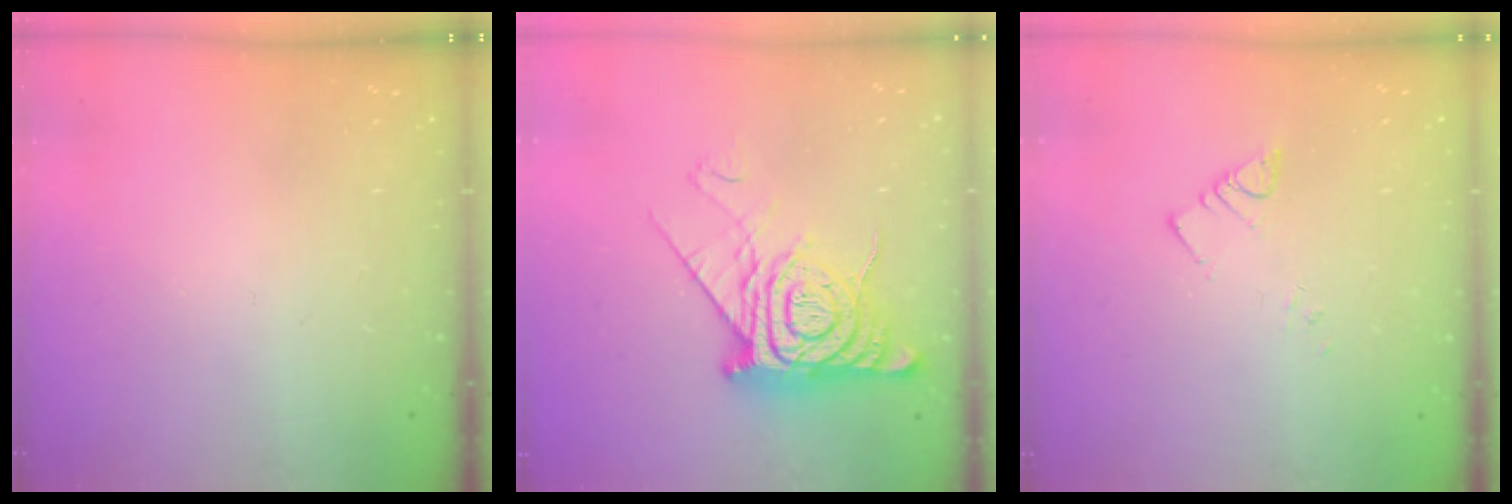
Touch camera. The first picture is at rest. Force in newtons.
{"total": 15.0, "press": 15.0, "slide": 1.3}
{"total": 2.5, "press": 2.5, "slide": 0.3}